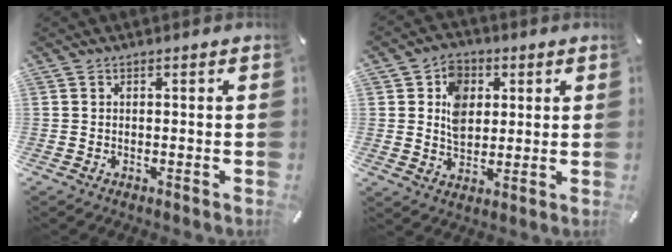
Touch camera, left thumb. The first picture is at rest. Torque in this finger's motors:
{"motor_torque": [1.18, 1.16, 0.72, -0.59, 0.04]}